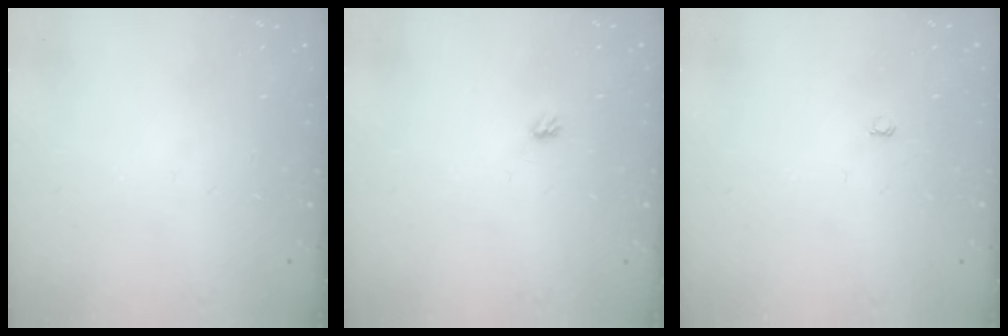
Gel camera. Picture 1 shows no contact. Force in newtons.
{"total": 2.9, "press": 2.9, "slide": 0.5}
{"total": 3.0, "press": 3.0, "slide": 0.3}